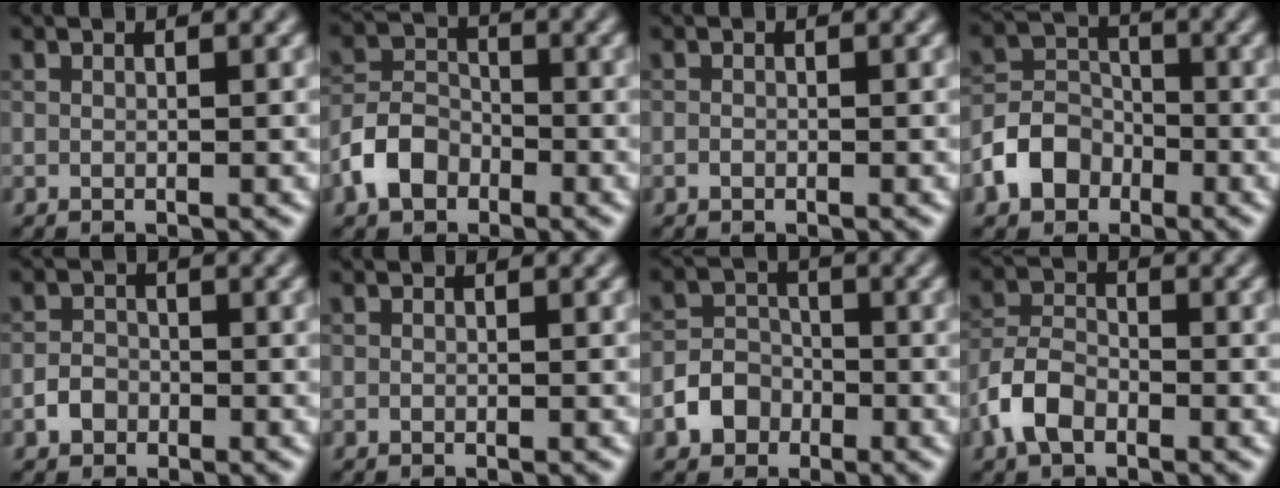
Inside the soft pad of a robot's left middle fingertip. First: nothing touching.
{"total": 4.2, "force": [-2.3, 2.9, 2.0], "torque": [-0.041, 0.005, -0.051]}
{"total": 0.5, "force": [-0.3, 0.4, 0.3], "torque": [-0.004, -0.001, -0.007]}
{"total": 4.5, "force": [-2.3, 3.5, 1.8], "torque": [-0.033, 0.004, -0.052]}
{"total": 1.9, "force": [-1.0, 1.5, 0.7], "torque": [-0.009, 0.004, -0.023]}
{"total": 0.0}
{"total": 3.5, "force": [-1.7, 2.8, 1.3], "torque": [-0.010, 0.004, -0.037]}
{"total": 4.1, "force": [-2.2, 2.4, 2.5], "torque": [-0.050, 0.006, -0.053]}